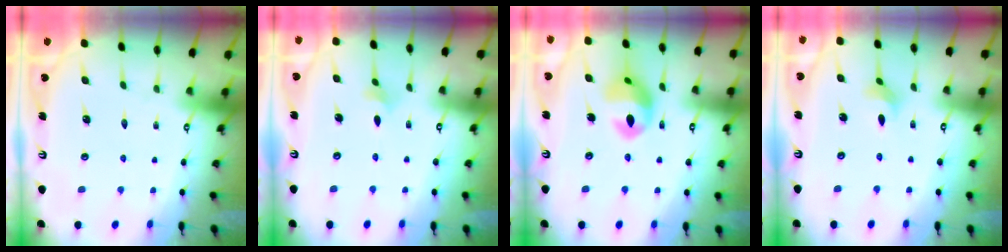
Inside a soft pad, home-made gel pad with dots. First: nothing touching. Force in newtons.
{"total": 3.7, "press": 3.6, "slide": 0.8}
{"total": 11.9, "press": 11.8, "slide": 1.5}
{"total": 2.3, "press": 2.3, "slide": 0.5}